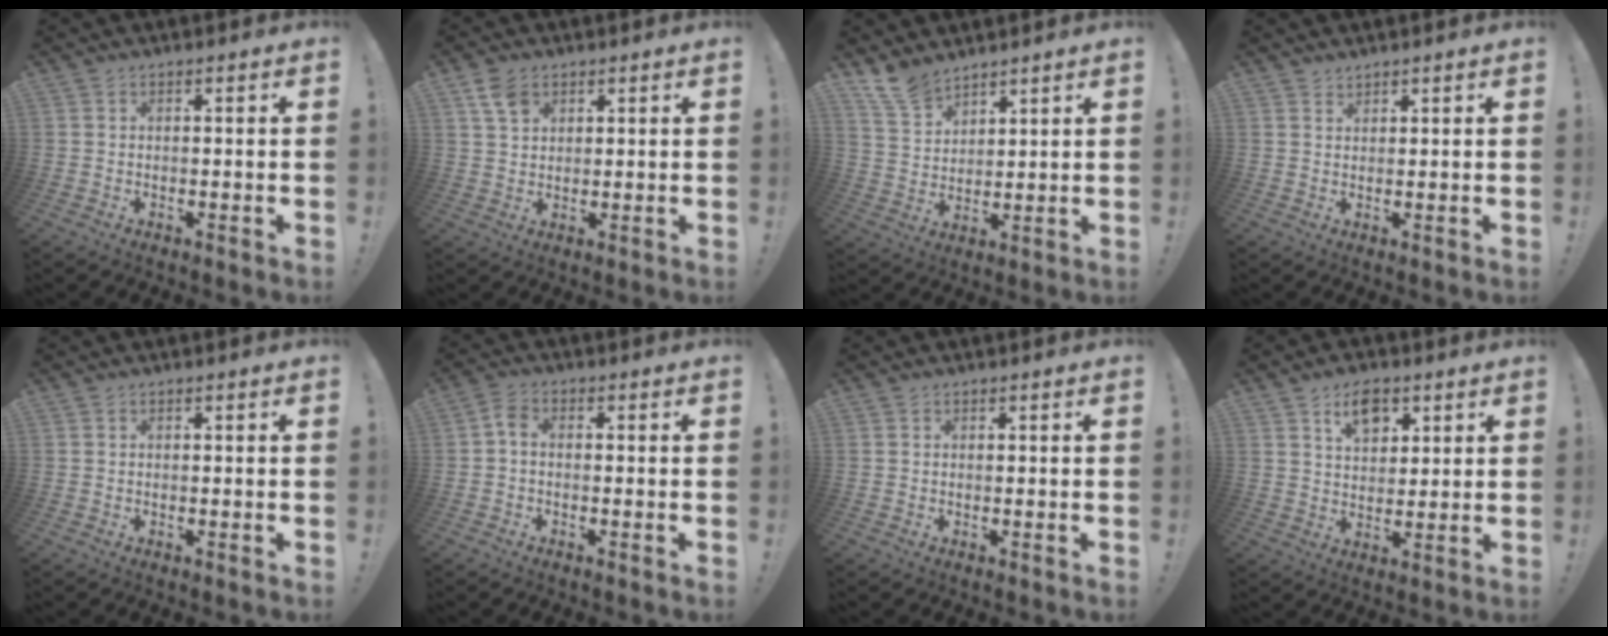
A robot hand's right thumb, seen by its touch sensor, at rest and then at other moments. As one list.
[{"total": 5.5, "force": [3.1, 3.7, 2.6], "torque": [-0.047, -0.009, 0.060]}, {"total": 8.9, "force": [7.6, 4.1, 2.3], "torque": [-0.045, -0.054, 0.147]}, {"total": 1.6, "force": [1.5, 0.6, 0.1], "torque": [0.005, -0.010, 0.027]}, {"total": 0.0}, {"total": 3.1, "force": [-0.6, 1.8, 2.5], "torque": [-0.051, 0.009, -0.010]}, {"total": 0.0}, {"total": 8.7, "force": [4.6, 5.9, 4.4], "torque": [-0.058, -0.014, 0.083]}]